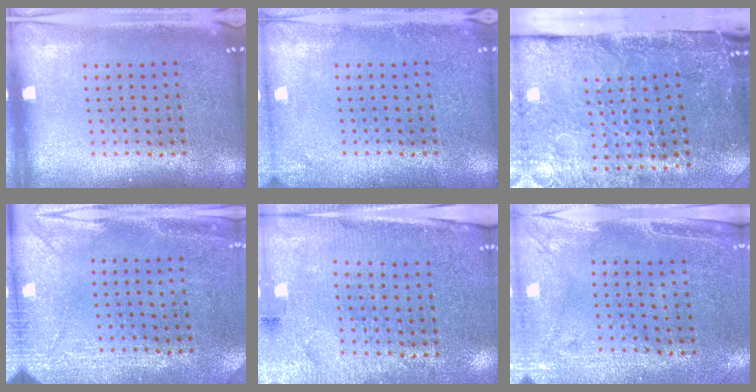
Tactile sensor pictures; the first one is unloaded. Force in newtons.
{"total": 1.2, "press": 1.2, "slide": 0.0}
{"total": 4.9, "press": 3.7, "slide": 3.3}
{"total": 3.0, "press": 2.6, "slide": 1.4}
{"total": 3.1, "press": 2.9, "slide": 1.1}
{"total": 3.0, "press": 2.4, "slide": 1.7}